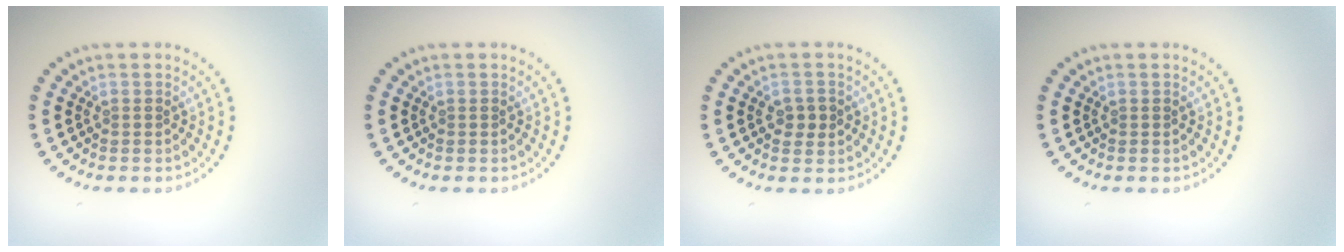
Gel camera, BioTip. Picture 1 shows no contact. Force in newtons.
{"total": 0.0}
{"total": 1.9, "press": 1.9, "slide": 0.3}
{"total": 0.0}